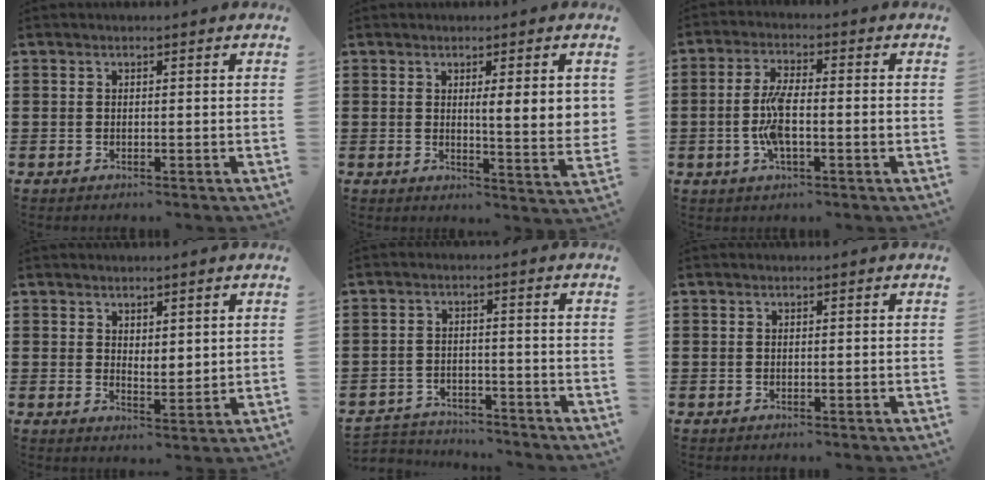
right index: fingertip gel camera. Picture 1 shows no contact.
{"total": 5.6, "force": [1.7, 0.6, 5.4], "torque": [-0.089, -0.008, 0.023]}
{"total": 6.7, "force": [-1.2, 2.0, 6.3], "torque": [-0.138, -0.006, -0.029]}
{"total": 2.4, "force": [2.1, 1.0, 0.4], "torque": [-0.013, 0.004, 0.040]}
{"total": 3.5, "force": [-3.5, 0.4, -0.1], "torque": [-0.007, 0.000, -0.075]}
{"total": 0.0}